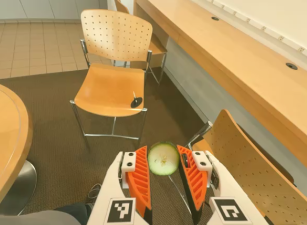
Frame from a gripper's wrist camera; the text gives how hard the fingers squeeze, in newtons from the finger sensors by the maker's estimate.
{"total": 9.1, "left": 8.8, "right": 9.4}